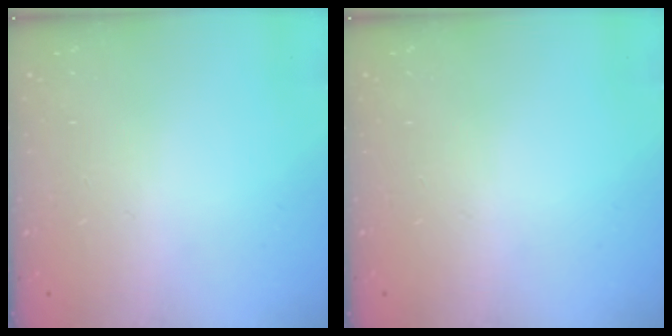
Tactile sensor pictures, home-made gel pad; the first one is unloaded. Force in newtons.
{"total": 0.0}